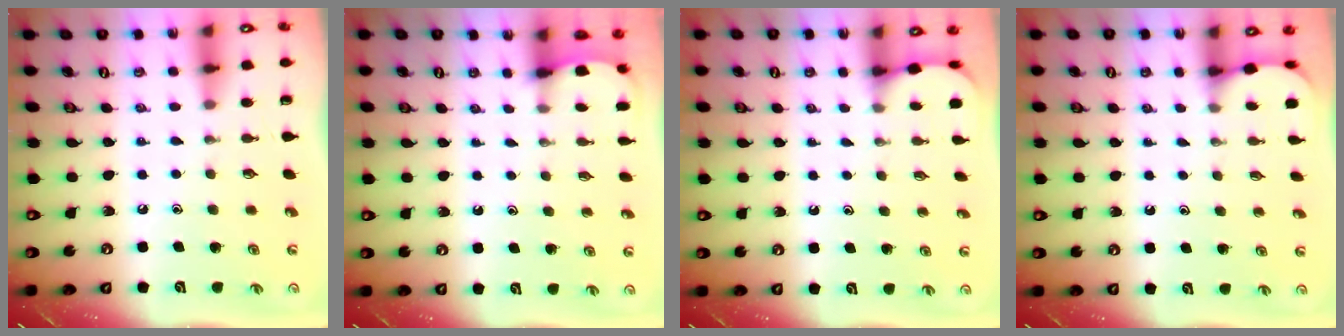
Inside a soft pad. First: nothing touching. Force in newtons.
{"total": 1.3, "press": 1.3, "slide": 0.1}
{"total": 1.4, "press": 1.4, "slide": 0.1}
{"total": 1.4, "press": 1.4, "slide": 0.1}